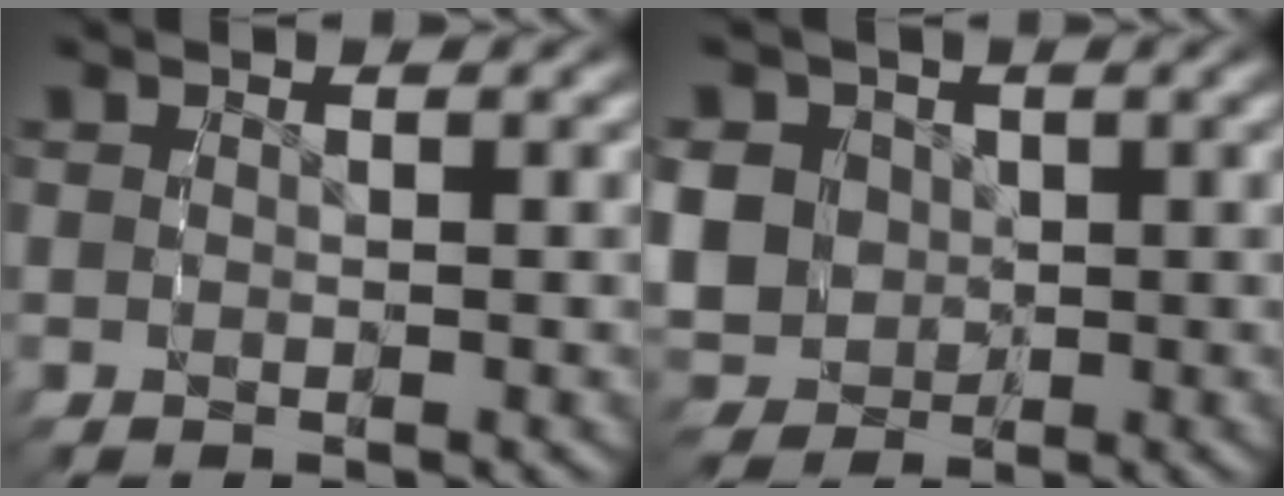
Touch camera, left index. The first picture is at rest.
{"total": 9.3, "force": [0.3, 8.5, 3.8], "torque": [-0.086, -0.019, 0.000]}